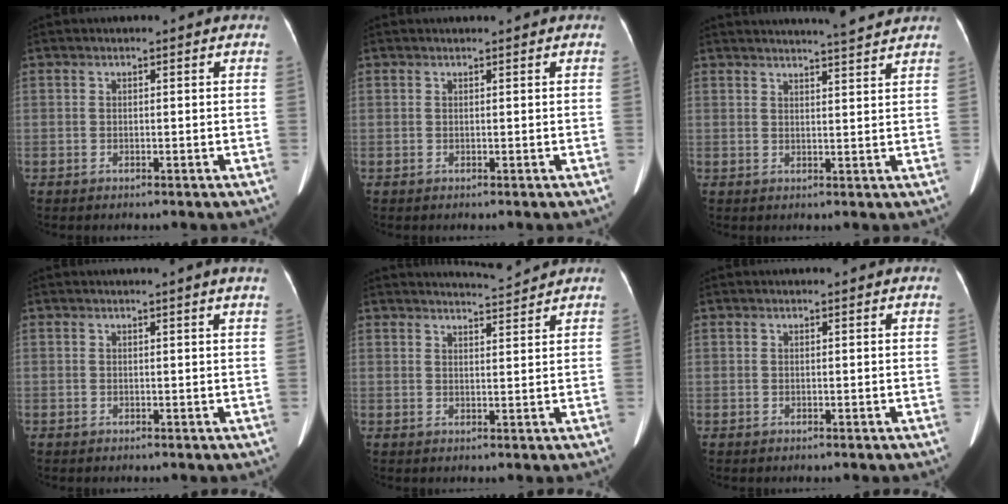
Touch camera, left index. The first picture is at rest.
{"total": 0.9, "force": [0.9, 0.0, 0.3], "torque": [-0.004, 0.010, 0.016]}
{"total": 7.6, "force": [7.1, -0.7, 2.5], "torque": [-0.042, 0.003, 0.087]}
{"total": 1.2, "force": [1.0, -0.3, 0.6], "torque": [-0.009, 0.009, 0.014]}
{"total": 3.9, "force": [3.8, -0.8, 0.0], "torque": [-0.008, -0.004, 0.058]}
{"total": 0.7, "force": [0.7, 0.0, 0.3], "torque": [-0.003, 0.007, 0.012]}